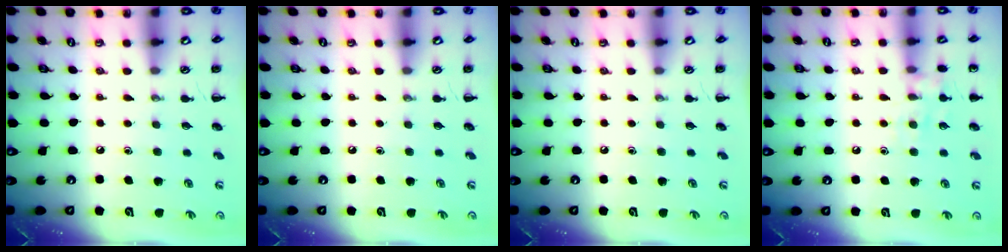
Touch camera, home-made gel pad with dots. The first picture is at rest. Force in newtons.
{"total": 0.0}
{"total": 0.0}
{"total": 8.5, "press": 8.4, "slide": 1.0}